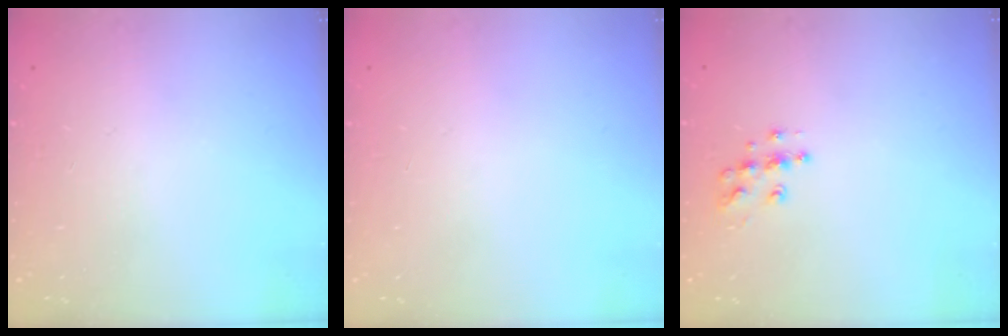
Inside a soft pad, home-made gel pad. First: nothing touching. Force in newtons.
{"total": 0.0}
{"total": 8.7, "press": 8.7, "slide": 0.5}